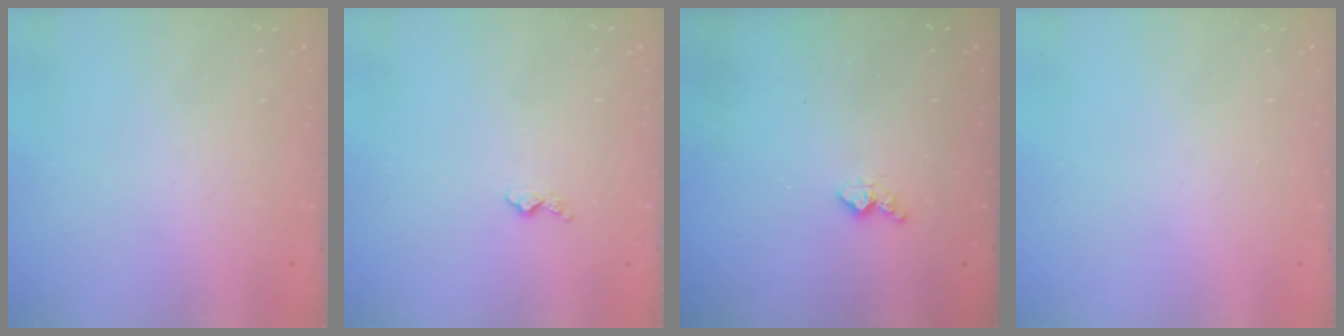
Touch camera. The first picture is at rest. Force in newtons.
{"total": 3.9, "press": 3.8, "slide": 0.4}
{"total": 4.0, "press": 4.0, "slide": 0.6}
{"total": 0.0}